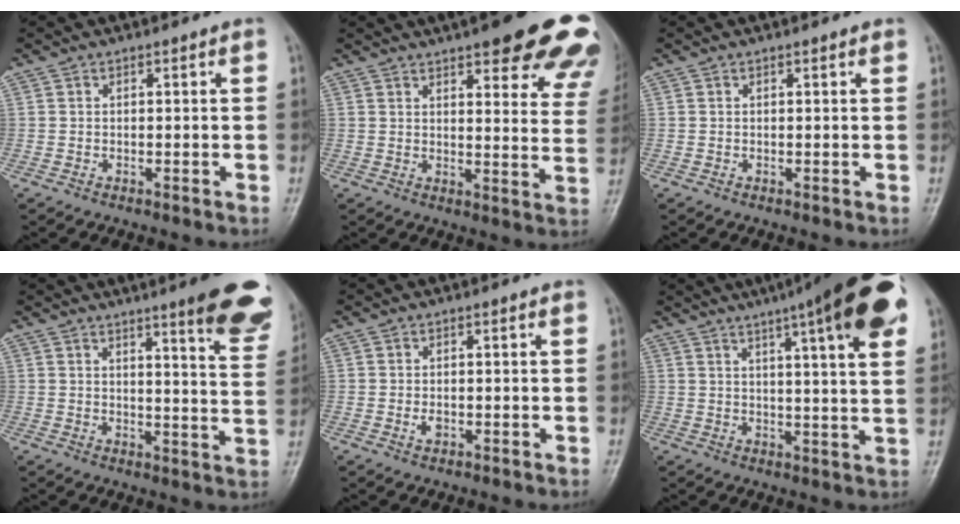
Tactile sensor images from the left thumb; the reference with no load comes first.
{"total": 22.7, "force": [15.6, 6.1, 15.3], "torque": [-0.162, -0.047, 0.174]}
{"total": 0.6, "force": [0.4, 0.1, 0.4], "torque": [-0.005, 0.001, 0.003]}
{"total": 14.1, "force": [9.6, 2.2, 10.1], "torque": [-0.096, -0.053, 0.108]}
{"total": 1.4, "force": [-0.3, 0.9, 1.0], "torque": [-0.014, 0.000, -0.003]}
{"total": 20.2, "force": [11.0, 3.6, 16.6], "torque": [-0.224, -0.011, 0.140]}